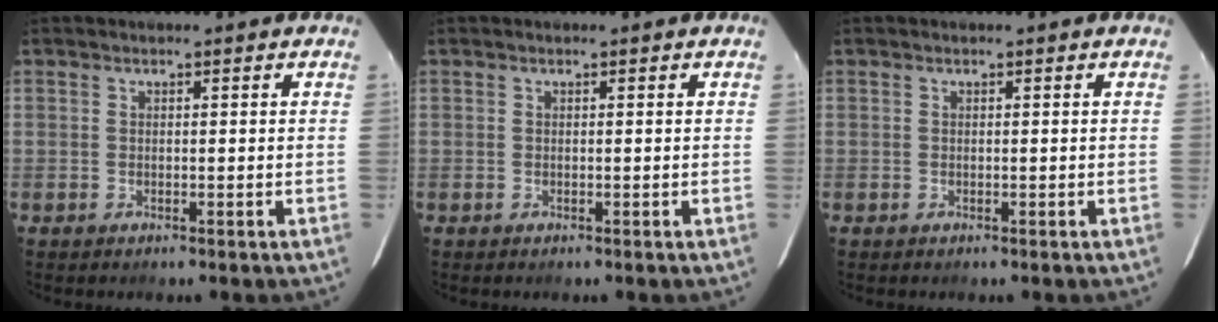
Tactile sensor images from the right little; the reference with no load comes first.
{"total": 0.0}
{"total": 0.0}